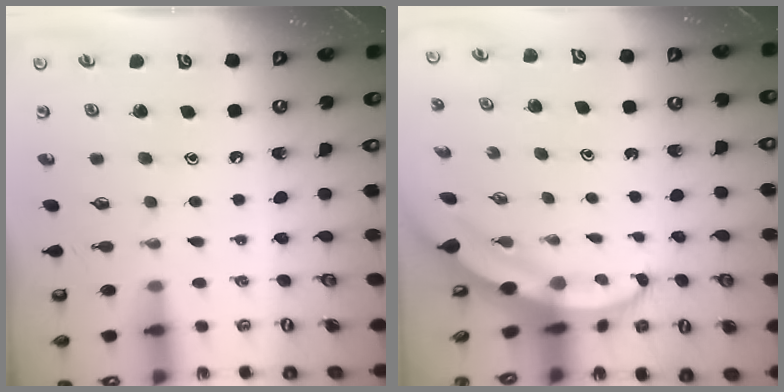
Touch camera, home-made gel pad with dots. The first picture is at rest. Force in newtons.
{"total": 3.9, "press": 3.8, "slide": 0.6}